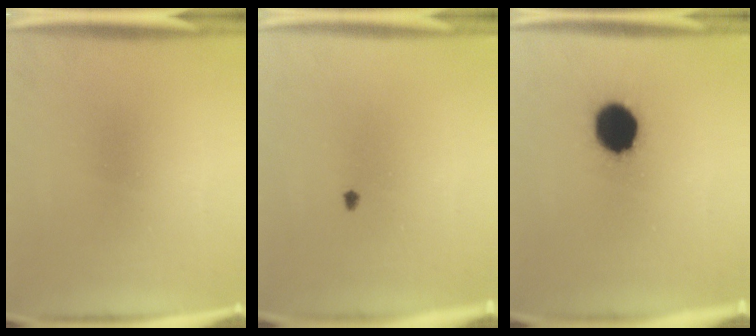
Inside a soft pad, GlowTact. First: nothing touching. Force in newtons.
{"total": 0.7}
{"total": 12.8}